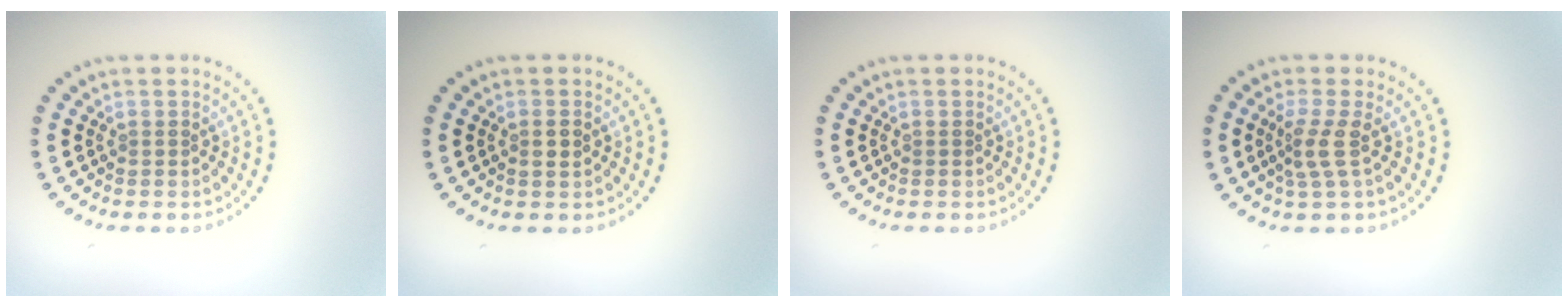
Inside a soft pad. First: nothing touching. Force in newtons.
{"total": 0.9, "press": 0.9, "slide": 0.2}
{"total": 0.0}
{"total": 2.3, "press": 1.7, "slide": 1.6}